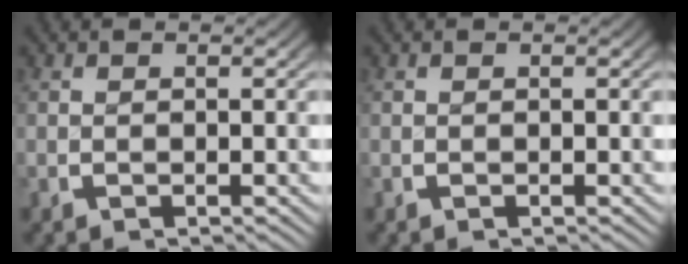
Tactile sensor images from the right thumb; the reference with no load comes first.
{"total": 0.0}